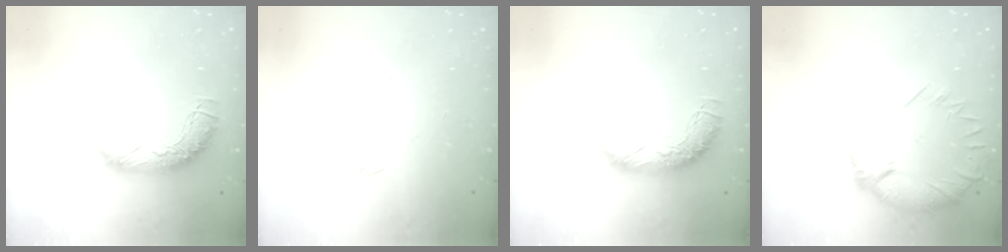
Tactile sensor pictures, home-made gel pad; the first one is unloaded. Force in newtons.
{"total": 6.5, "press": 6.4, "slide": 1.1}
{"total": 0.0}
{"total": 5.2, "press": 3.3, "slide": 4.0}